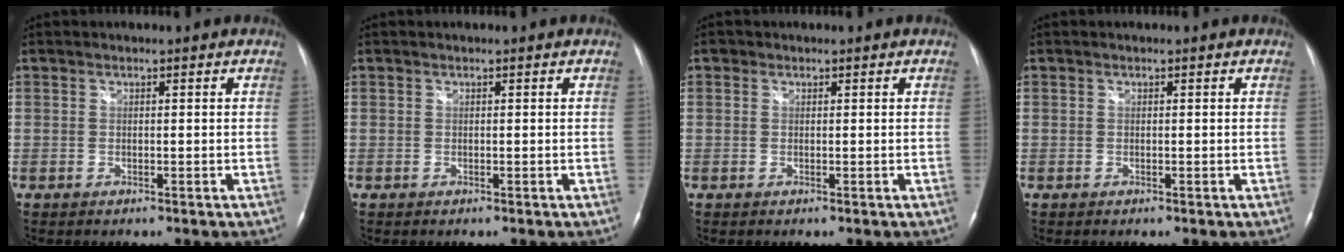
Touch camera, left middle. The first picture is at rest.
{"total": 0.0}
{"total": 0.6, "force": [0.3, 0.5, 0.1], "torque": [0.002, 0.002, 0.001]}
{"total": 0.0}